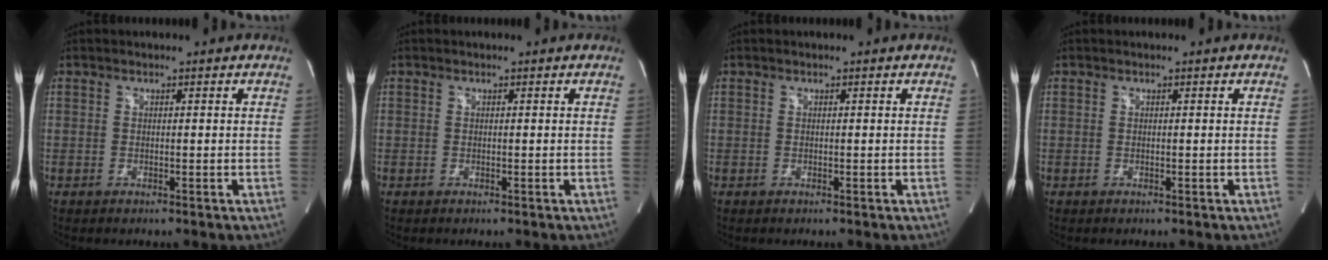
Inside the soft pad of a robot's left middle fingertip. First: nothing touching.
{"total": 0.0}
{"total": 0.0}
{"total": 0.0}